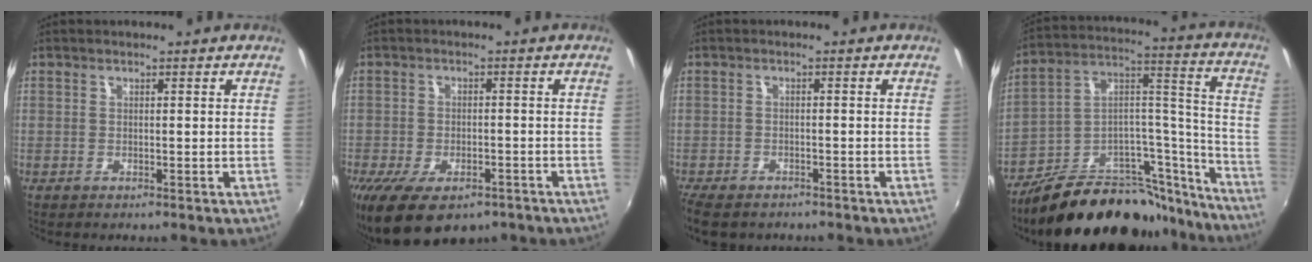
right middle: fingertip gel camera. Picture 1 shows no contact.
{"total": 11.5, "force": [-7.4, 5.4, 6.9], "torque": [-0.145, -0.035, -0.113]}
{"total": 7.6, "force": [-6.0, 3.1, 3.4], "torque": [-0.091, -0.029, -0.101]}
{"total": 28.0, "force": [-22.0, 11.4, 13.1], "torque": [-0.169, 0.071, -0.319]}